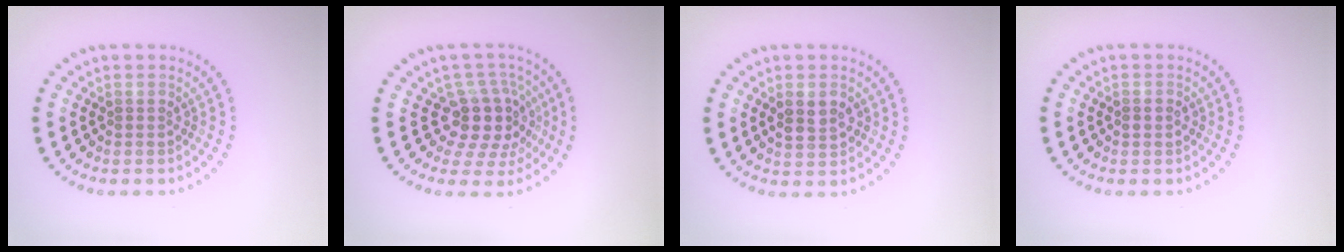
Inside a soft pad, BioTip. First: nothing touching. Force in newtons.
{"total": 4.3, "press": 3.4, "slide": 2.8}
{"total": 2.4, "press": 2.4, "slide": 0.2}
{"total": 1.1, "press": 1.1, "slide": 0.1}